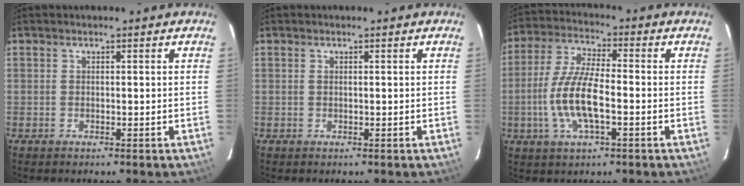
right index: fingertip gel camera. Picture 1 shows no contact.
{"total": 0.0}
{"total": 11.1, "force": [-2.7, 3.5, 10.2], "torque": [-0.214, -0.001, -0.054]}